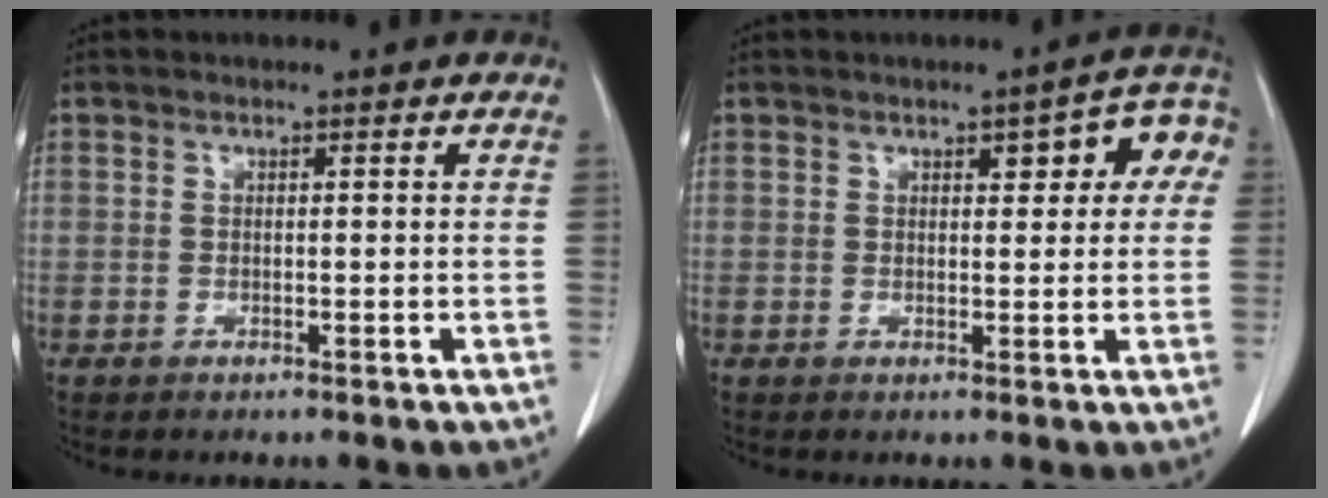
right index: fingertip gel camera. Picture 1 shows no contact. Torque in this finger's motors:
{"motor_torque": [0.20, 0.32, 0.10, 0.01]}